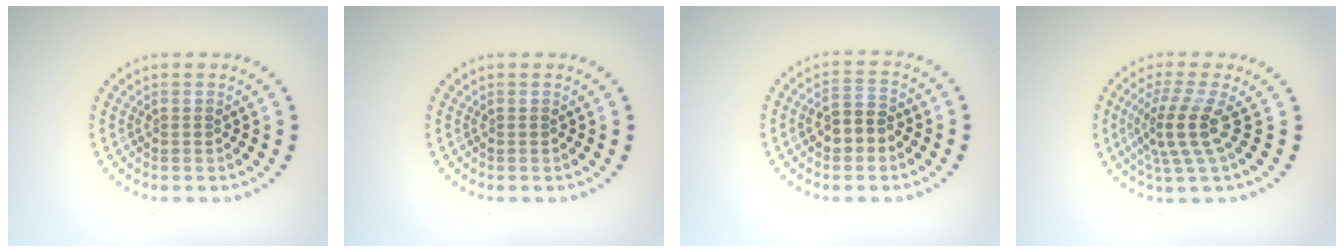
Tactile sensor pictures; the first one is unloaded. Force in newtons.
{"total": 0.0}
{"total": 2.9, "press": 2.9, "slide": 0.7}
{"total": 3.8, "press": 2.7, "slide": 2.7}